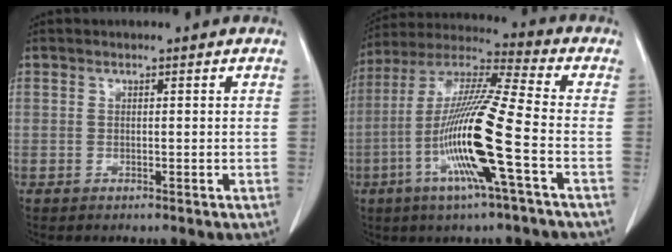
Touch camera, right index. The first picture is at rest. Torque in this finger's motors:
{"motor_torque": [2.14, 0.00, 1.05, 0.21]}